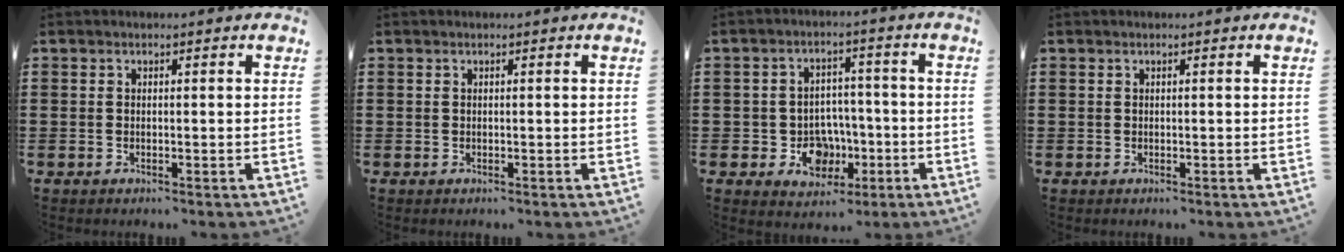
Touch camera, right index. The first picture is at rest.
{"total": 0.0}
{"total": 6.2, "force": [-2.0, 5.3, 2.6], "torque": [-0.040, 0.011, -0.034]}
{"total": 0.0}